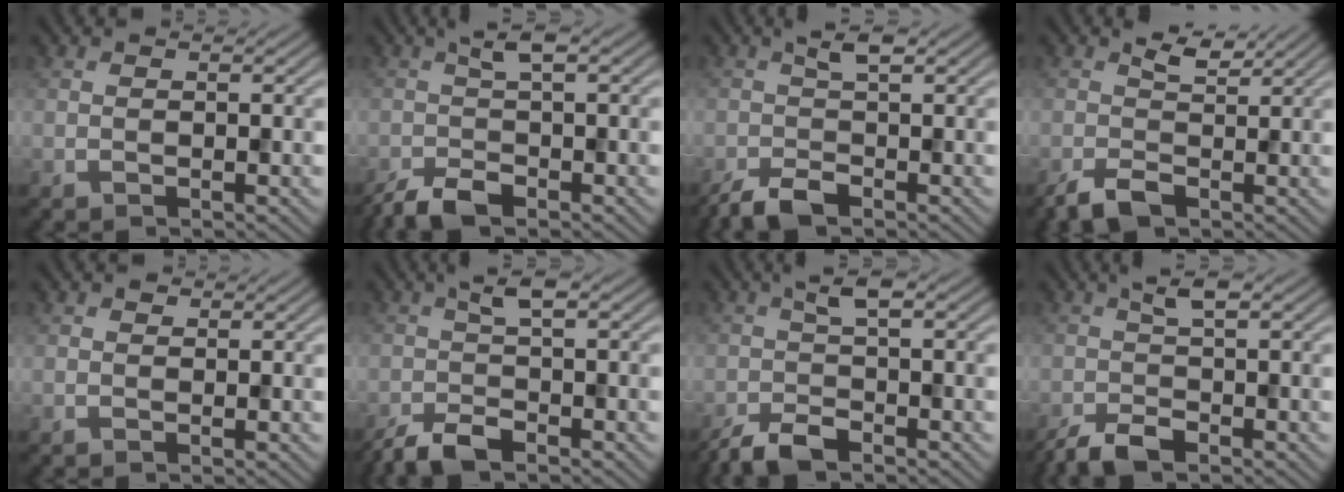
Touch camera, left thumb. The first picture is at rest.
{"total": 4.3, "force": [-2.0, 1.3, 3.5], "torque": [-0.075, -0.002, -0.047]}
{"total": 3.7, "force": [-1.7, 1.2, 3.1], "torque": [-0.065, -0.001, -0.038]}
{"total": 3.3, "force": [-0.5, 1.8, 2.7], "torque": [-0.064, -0.004, -0.010]}
{"total": 0.5, "force": [0.3, 0.4, 0.1], "torque": [0.001, -0.002, 0.005]}
{"total": 4.3, "force": [-2.4, 1.2, 3.4], "torque": [-0.068, -0.002, -0.057]}
{"total": 4.4, "force": [-2.5, 1.2, 3.4], "torque": [-0.068, -0.002, -0.058]}
{"total": 3.9, "force": [-2.1, 1.1, 3.2], "torque": [-0.065, -0.002, -0.049]}